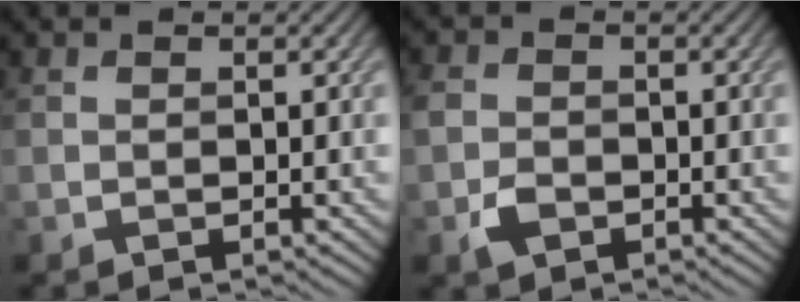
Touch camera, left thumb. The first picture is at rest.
{"total": 2.7, "force": [-1.4, 1.9, 1.4], "torque": [-0.036, -0.001, -0.034]}